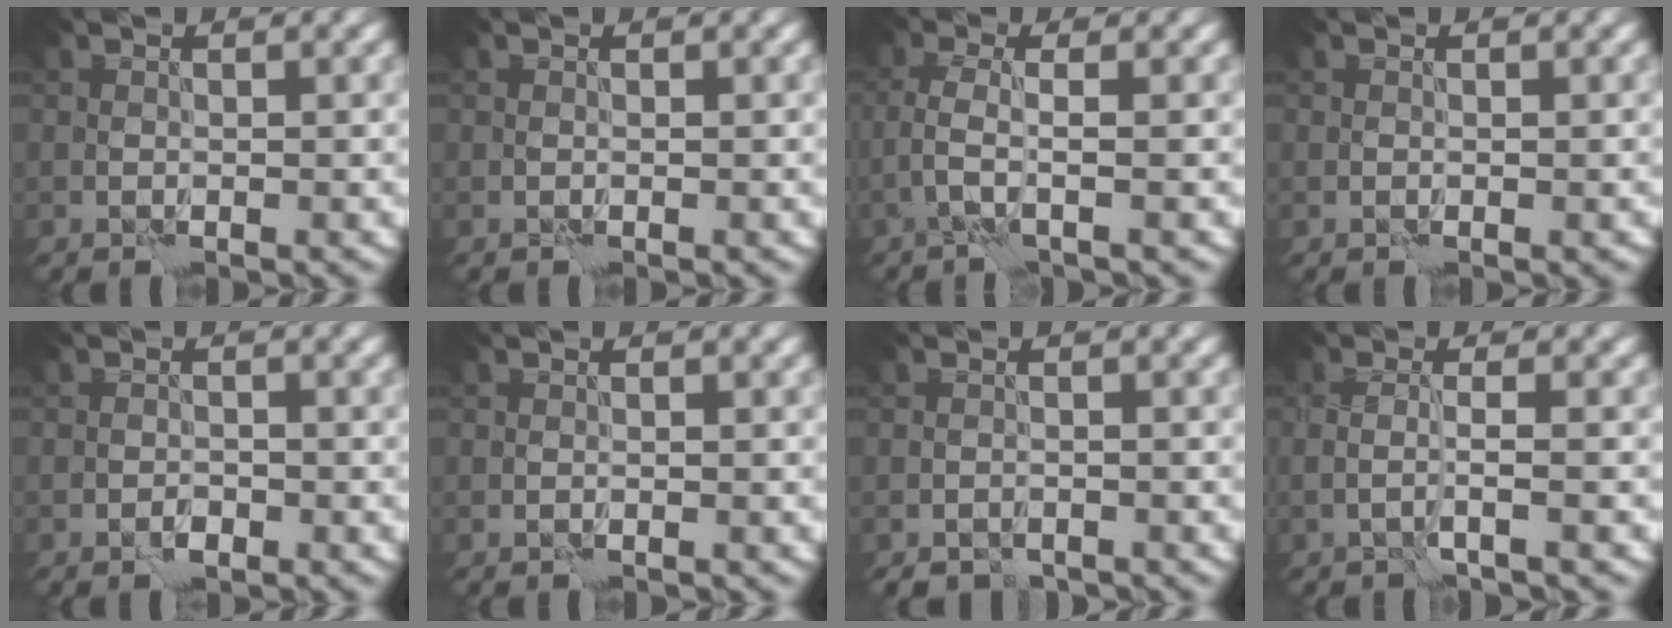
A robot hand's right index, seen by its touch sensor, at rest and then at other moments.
{"total": 0.0}
{"total": 1.8, "force": [-0.5, 0.1, 1.7], "torque": [-0.041, 0.000, -0.017]}
{"total": 0.0}
{"total": 0.8, "force": [-0.4, 0.5, 0.4], "torque": [-0.005, 0.001, -0.008]}
{"total": 0.0}
{"total": 1.3, "force": [-1.1, 0.6, 0.1], "torque": [0.002, -0.003, -0.022]}
{"total": 1.3, "force": [-0.2, -0.2, 1.2], "torque": [-0.019, 0.000, -0.012]}